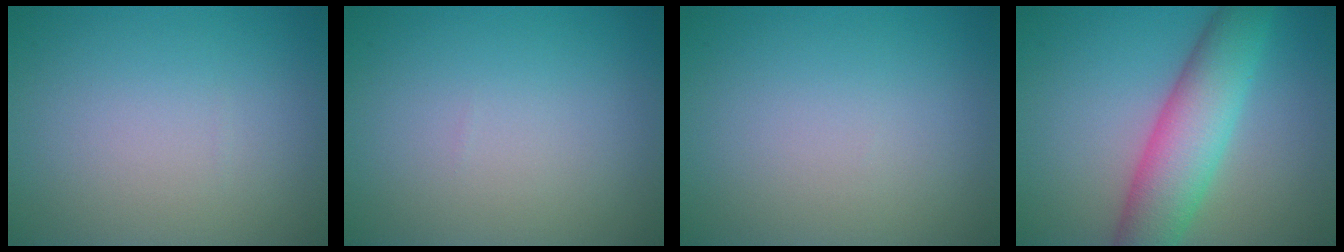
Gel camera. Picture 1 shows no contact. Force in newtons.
{"total": 0.0}
{"total": 0.0}
{"total": 7.3, "press": 7.3, "slide": 0.2}